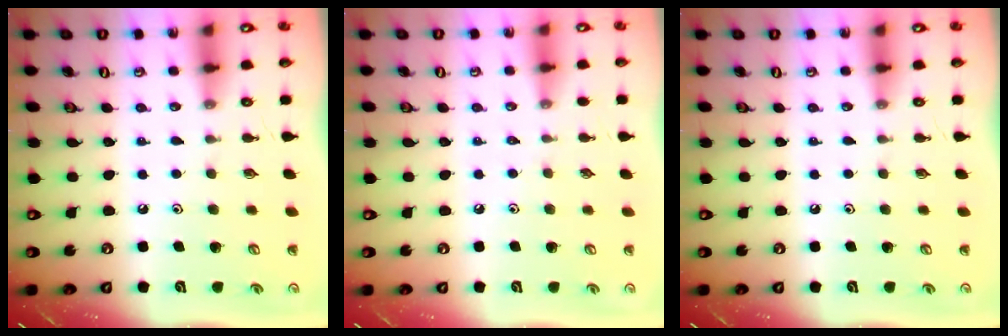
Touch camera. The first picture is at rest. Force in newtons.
{"total": 2.1, "press": 2.1, "slide": 0.4}
{"total": 0.0}